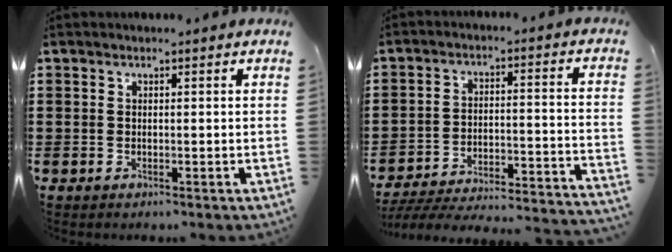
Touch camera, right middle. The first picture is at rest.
{"total": 4.4, "force": [-4.1, 0.1, 1.6], "torque": [-0.044, -0.017, -0.090]}